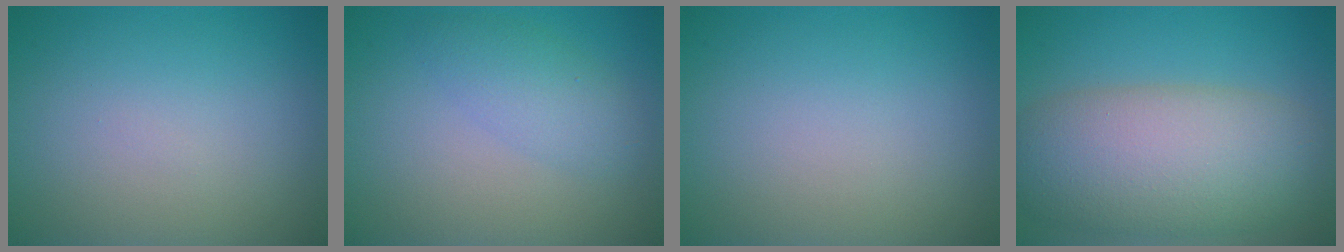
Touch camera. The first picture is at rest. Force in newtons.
{"total": 2.7, "press": 2.7, "slide": 0.1}
{"total": 0.0}
{"total": 9.6, "press": 9.6, "slide": 0.3}